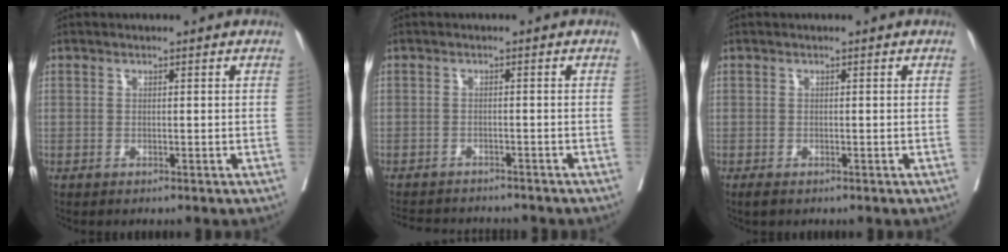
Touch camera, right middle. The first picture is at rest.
{"total": 9.3, "force": [-8.7, 1.9, 2.6], "torque": [-0.045, -0.004, -0.116]}
{"total": 1.1, "force": [-0.8, 0.4, 0.6], "torque": [-0.014, -0.003, -0.011]}